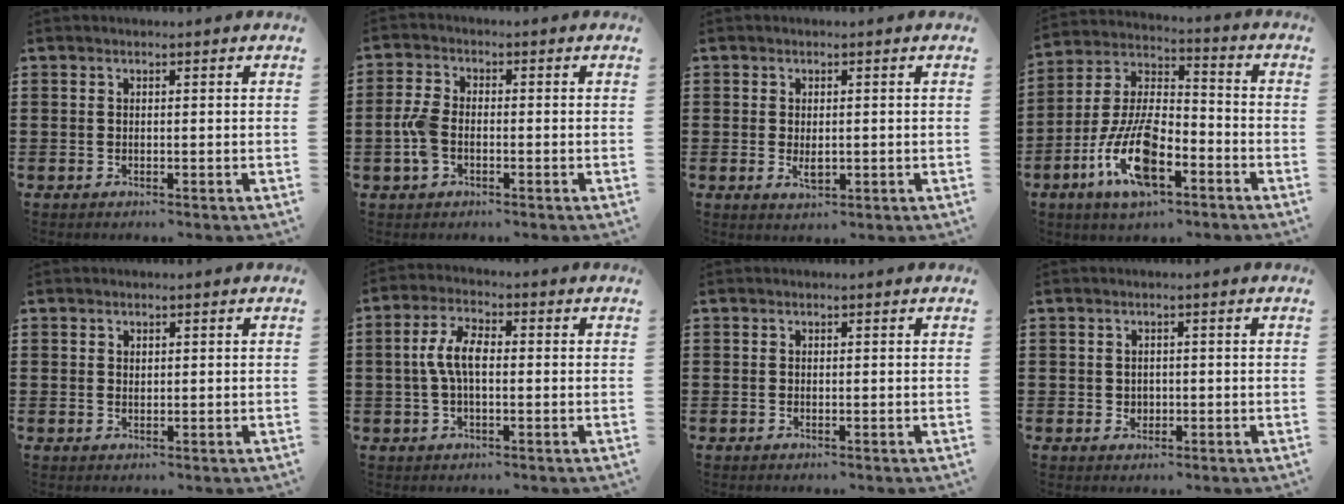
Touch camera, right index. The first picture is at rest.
{"total": 4.7, "force": [-1.1, 2.6, 3.8], "torque": [-0.096, -0.004, -0.027]}
{"total": 2.1, "force": [-0.2, 0.9, 1.8], "torque": [-0.034, 0.001, -0.003]}
{"total": 13.4, "force": [-6.7, 5.4, 10.2], "torque": [-0.226, 0.004, -0.128]}
{"total": 0.8, "force": [0.6, 0.5, 0.0], "torque": [-0.001, 0.003, 0.011]}
{"total": 6.0, "force": [-0.1, 2.6, 5.4], "torque": [-0.120, 0.001, -0.009]}
{"total": 0.0}
{"total": 1.2, "force": [0.0, 1.2, 0.2], "torque": [-0.008, 0.008, -0.002]}